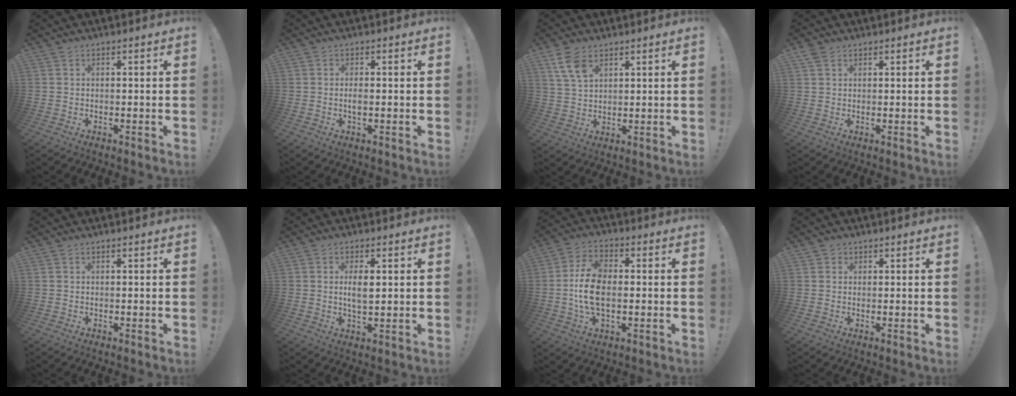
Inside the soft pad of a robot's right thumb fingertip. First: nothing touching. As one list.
[{"total": 2.0, "force": [-0.4, 0.8, 1.7], "torque": [-0.026, 0.000, -0.010]}, {"total": 7.5, "force": [4.3, 4.0, 4.6], "torque": [-0.081, -0.015, 0.084]}, {"total": 2.3, "force": [1.6, 1.4, 0.9], "torque": [-0.015, -0.005, 0.031]}, {"total": 0.0}, {"total": 5.1, "force": [0.7, 2.2, 4.5], "torque": [-0.076, -0.005, 0.007]}, {"total": 11.8, "force": [-1.0, 7.1, 9.3], "torque": [-0.164, 0.000, -0.016]}, {"total": 1.4, "force": [0.6, 1.2, 0.1], "torque": [0.002, -0.003, 0.010]}]